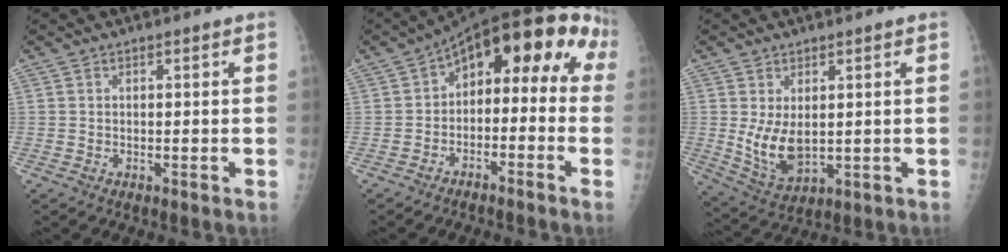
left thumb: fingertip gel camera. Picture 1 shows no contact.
{"total": 13.4, "force": [-0.5, 7.9, 10.8], "torque": [-0.101, 0.067, -0.018]}
{"total": 7.7, "force": [0.6, 4.4, 6.3], "torque": [-0.107, -0.016, 0.030]}